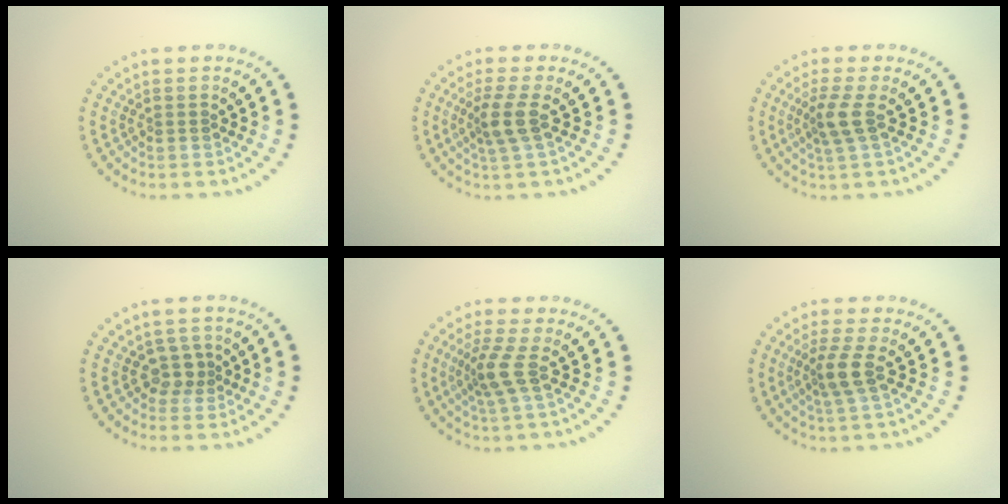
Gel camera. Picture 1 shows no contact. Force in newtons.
{"total": 2.7, "press": 2.1, "slide": 1.8}
{"total": 2.4, "press": 1.9, "slide": 1.5}
{"total": 2.0, "press": 1.6, "slide": 1.2}
{"total": 2.8, "press": 2.0, "slide": 2.0}
{"total": 2.8, "press": 2.1, "slide": 1.8}